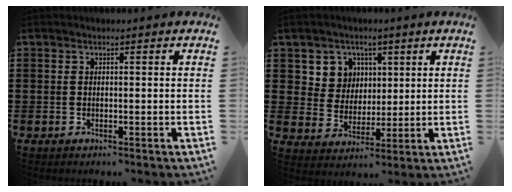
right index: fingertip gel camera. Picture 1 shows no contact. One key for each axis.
{"total": 6.0, "fx": 2.5, "fy": 5.4, "fz": 0.9, "tx": -0.042, "ty": 0.009, "tz": 0.045}